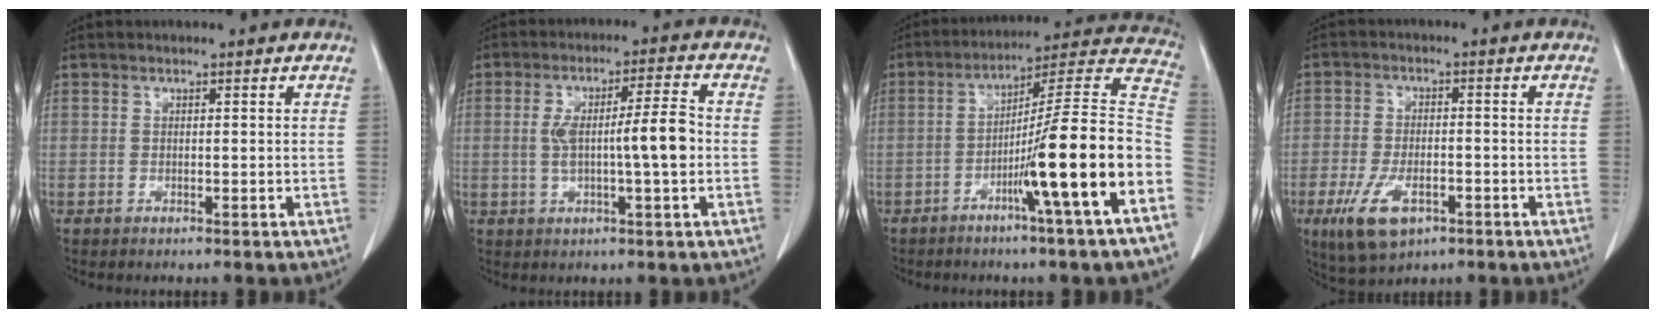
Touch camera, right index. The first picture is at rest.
{"total": 8.5, "force": [-0.5, 0.6, 8.5], "torque": [-0.148, 0.014, -0.007]}
{"total": 18.2, "force": [-6.6, -1.7, 16.9], "torque": [-0.219, 0.010, -0.109]}
{"total": 8.2, "force": [-4.0, 4.2, 5.8], "torque": [-0.119, -0.006, -0.062]}